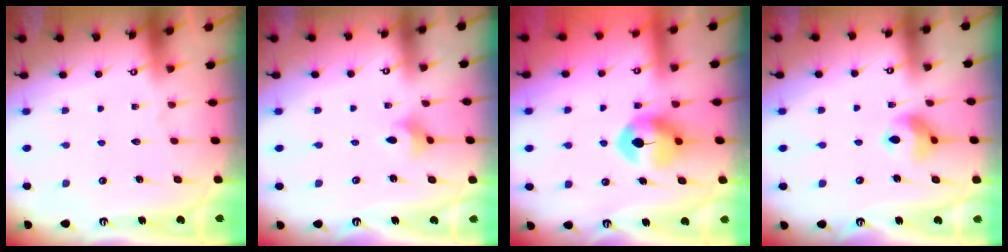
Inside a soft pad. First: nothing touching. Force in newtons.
{"total": 2.6, "press": 2.6, "slide": 0.4}
{"total": 8.6, "press": 8.6, "slide": 0.4}
{"total": 9.6, "press": 9.5, "slide": 1.3}